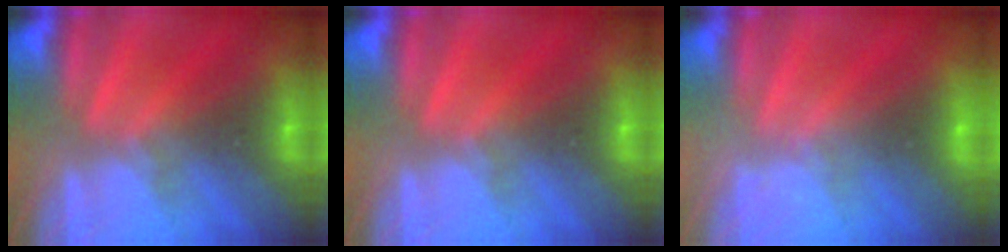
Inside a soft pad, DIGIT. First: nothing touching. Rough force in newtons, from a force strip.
{"total": 0.0}
{"total": 1.6}